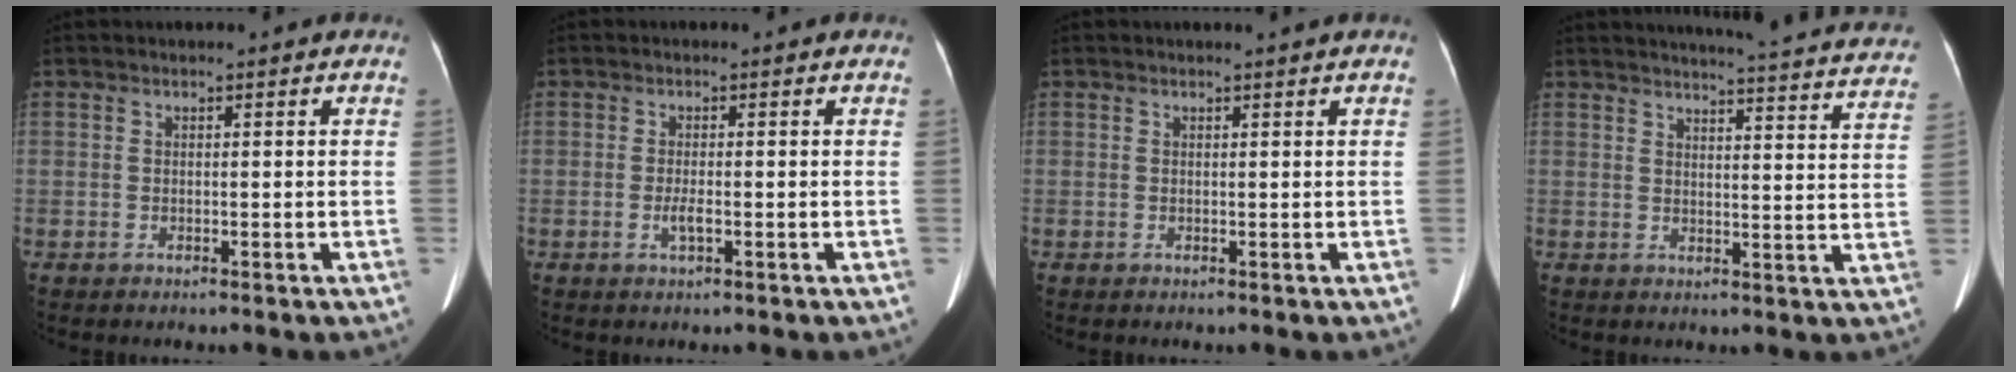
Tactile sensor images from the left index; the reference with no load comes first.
{"total": 1.6, "force": [-0.5, 0.3, 1.5], "torque": [-0.031, -0.002, -0.009]}
{"total": 0.7, "force": [0.6, -0.2, 0.3], "torque": [-0.011, -0.001, 0.013]}
{"total": 25.0, "force": [24.0, 1.2, 7.1], "torque": [-0.088, -0.078, 0.262]}